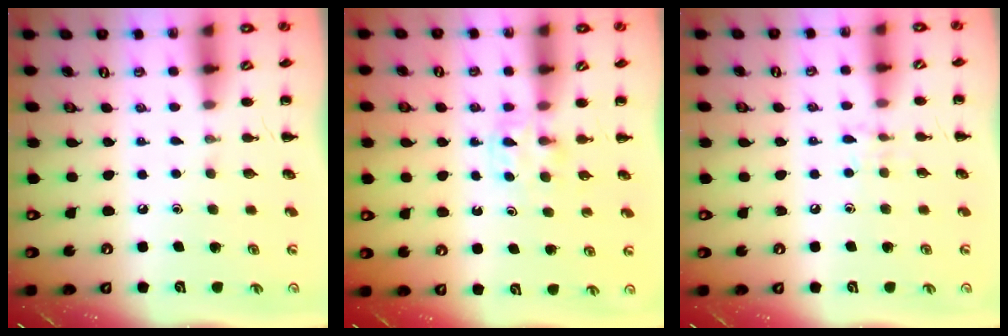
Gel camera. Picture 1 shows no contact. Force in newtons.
{"total": 3.9, "press": 3.7, "slide": 1.3}
{"total": 6.1, "press": 5.7, "slide": 2.0}